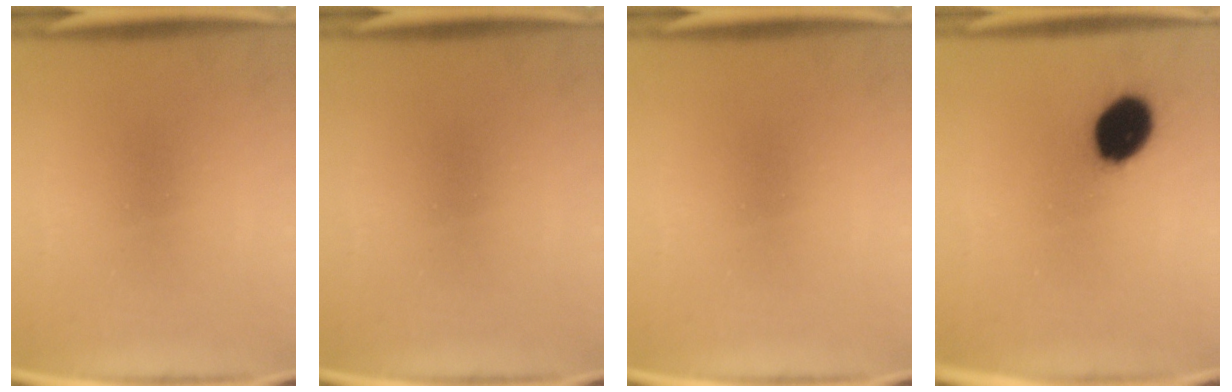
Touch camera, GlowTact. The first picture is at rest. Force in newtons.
{"total": 0.0}
{"total": 0.0}
{"total": 10.9}